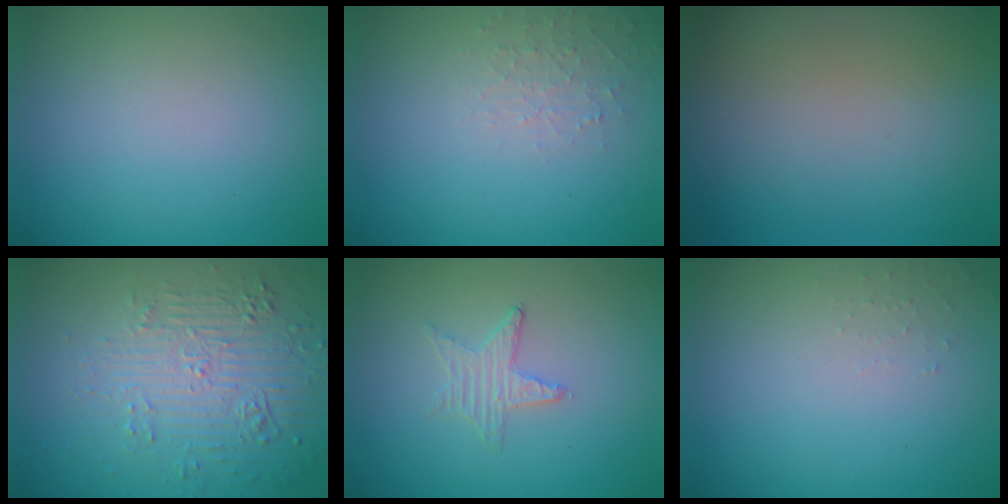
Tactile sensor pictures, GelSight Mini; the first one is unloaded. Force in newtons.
{"total": 1.8, "press": 1.8, "slide": 0.4}
{"total": 0.0}
{"total": 5.9, "press": 3.6, "slide": 4.7}
{"total": 0.9, "press": 0.9, "slide": 0.2}
{"total": 0.7, "press": 0.7, "slide": 0.1}